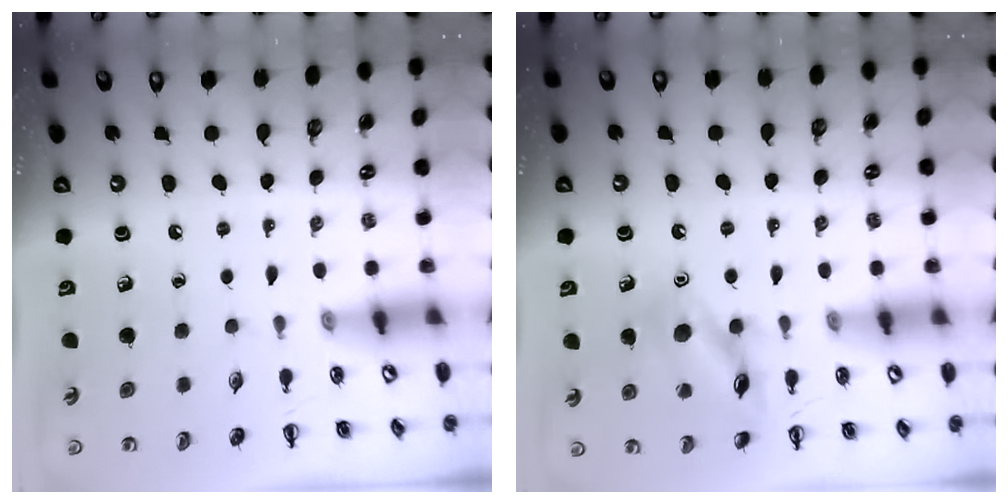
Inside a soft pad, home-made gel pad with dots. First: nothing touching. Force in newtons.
{"total": 13.1, "press": 13.1, "slide": 0.7}